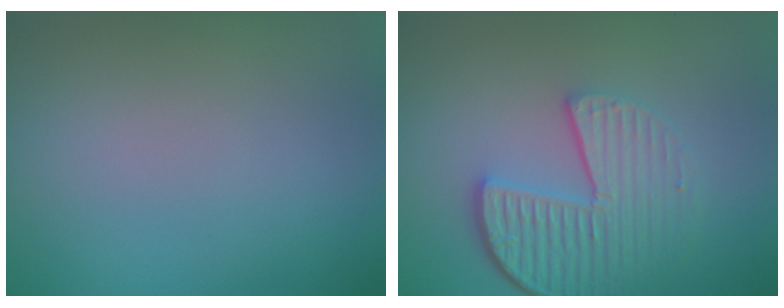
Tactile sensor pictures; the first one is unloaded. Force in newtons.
{"total": 5.7, "press": 4.2, "slide": 3.9}